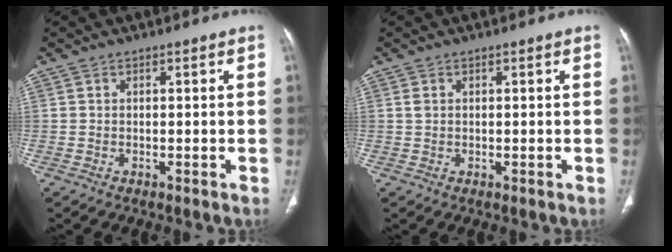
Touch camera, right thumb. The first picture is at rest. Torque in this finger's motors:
{"motor_torque": [-0.40, 0.65, -0.25, 0.04, -0.01]}